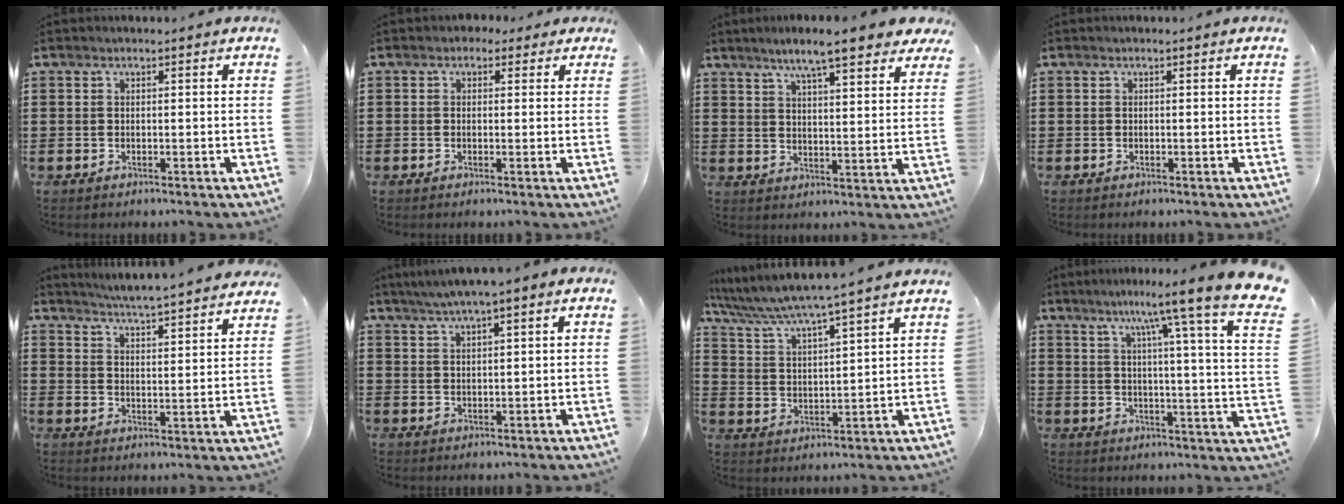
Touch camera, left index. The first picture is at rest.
{"total": 1.4, "force": [0.6, 1.2, 0.4], "torque": [-0.014, 0.008, 0.009]}
{"total": 7.9, "force": [6.5, 0.6, 4.4], "torque": [-0.090, -0.021, 0.110]}
{"total": 0.0}
{"total": 4.5, "force": [4.4, -0.7, 0.6], "torque": [-0.032, -0.033, 0.073]}
{"total": 2.9, "force": [1.9, -0.1, 2.2], "torque": [-0.045, 0.001, 0.034]}
{"total": 5.0, "force": [4.5, -0.8, 2.1], "torque": [-0.062, -0.033, 0.069]}
{"total": 10.1, "force": [7.9, -1.4, 6.1], "torque": [-0.120, -0.063, 0.110]}